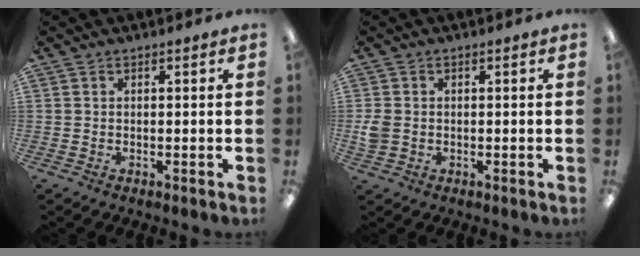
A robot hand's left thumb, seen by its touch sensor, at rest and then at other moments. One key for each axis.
{"total": 3.1, "fx": -0.2, "fy": 2.6, "fz": 1.6, "tx": -0.018, "ty": 0.003, "tz": -0.003}